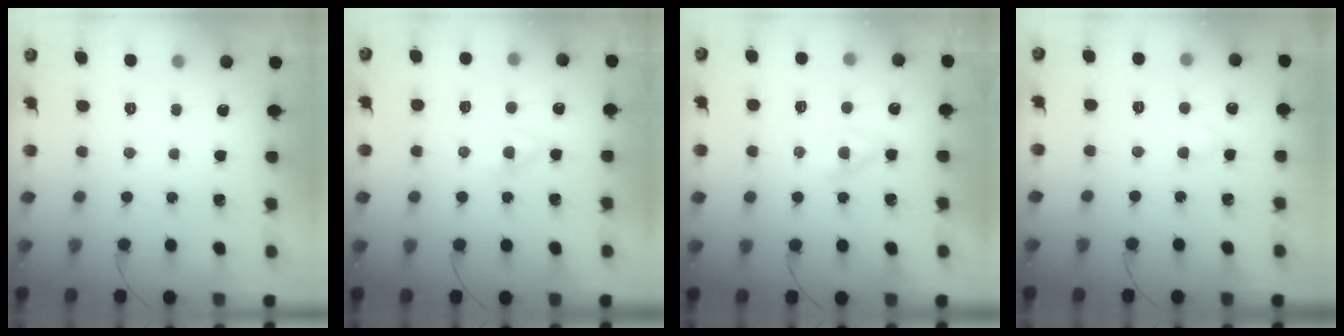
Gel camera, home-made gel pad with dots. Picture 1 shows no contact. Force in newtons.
{"total": 1.9, "press": 1.7, "slide": 0.8}
{"total": 1.9, "press": 1.6, "slide": 0.9}
{"total": 2.2, "press": 1.9, "slide": 1.1}